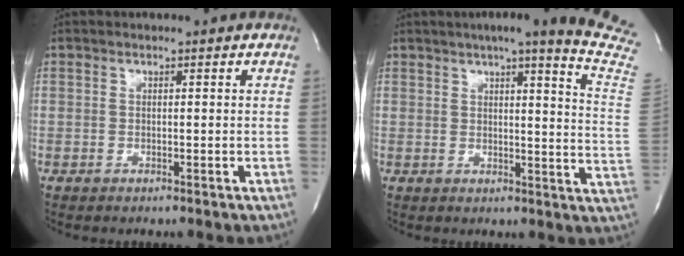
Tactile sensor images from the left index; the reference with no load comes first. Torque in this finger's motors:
{"motor_torque": [0.47, -0.78, 0.17, 0.05]}